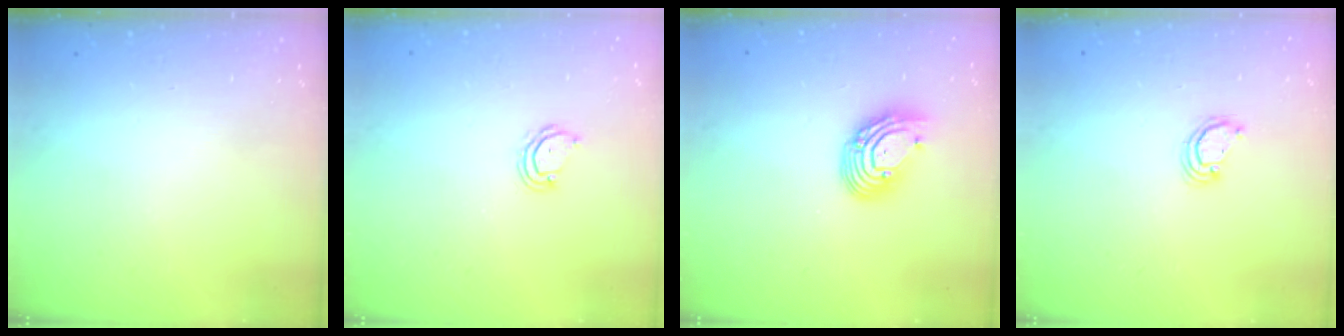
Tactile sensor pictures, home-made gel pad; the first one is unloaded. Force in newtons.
{"total": 4.2, "press": 4.1, "slide": 0.4}
{"total": 9.4, "press": 9.3, "slide": 1.1}
{"total": 2.0, "press": 2.0, "slide": 0.2}